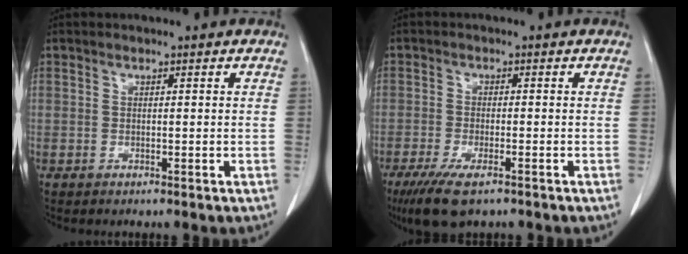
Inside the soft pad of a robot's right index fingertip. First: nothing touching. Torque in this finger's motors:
{"motor_torque": [0.82, -0.60, 0.33, 0.09]}